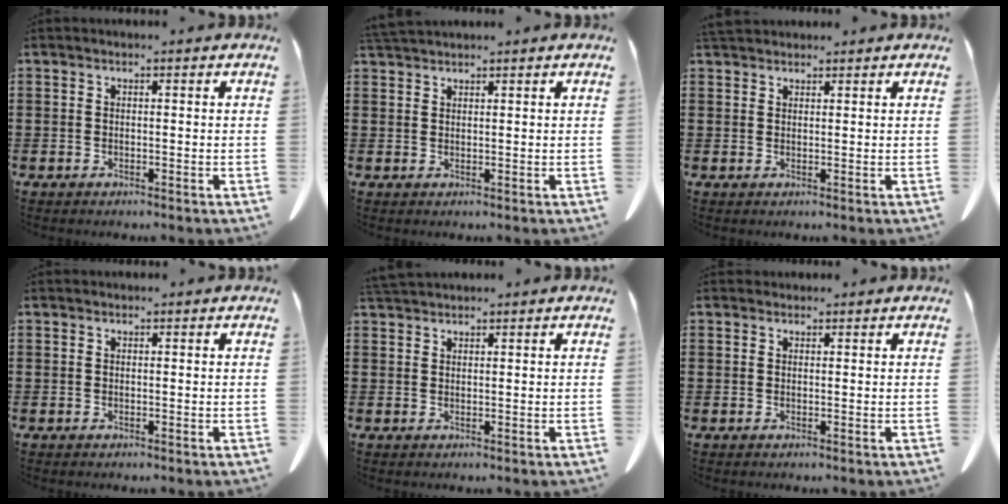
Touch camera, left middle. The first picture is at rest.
{"total": 1.9, "force": [1.8, 0.1, 0.4], "torque": [-0.013, 0.001, 0.036]}
{"total": 2.1, "force": [2.0, 0.6, 0.6], "torque": [-0.017, 0.003, 0.039]}
{"total": 0.0}
{"total": 2.0, "force": [1.9, 0.2, 0.5], "torque": [-0.015, 0.002, 0.038]}
{"total": 0.8, "force": [0.8, 0.3, 0.0], "torque": [0.006, -0.002, 0.013]}